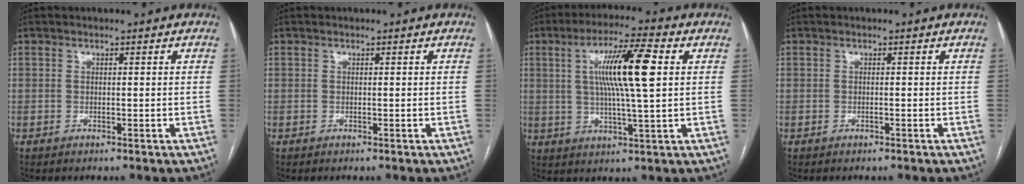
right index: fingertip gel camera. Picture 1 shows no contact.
{"total": 0.0}
{"total": 11.9, "force": [2.5, 0.5, 11.7], "torque": [-0.208, 0.007, 0.043]}
{"total": 0.0}